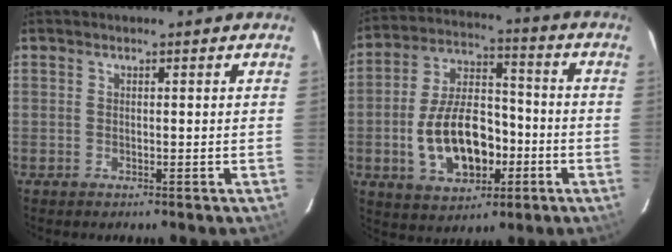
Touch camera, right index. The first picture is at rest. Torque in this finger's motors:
{"motor_torque": [1.21, -0.93, 0.84, 0.17]}